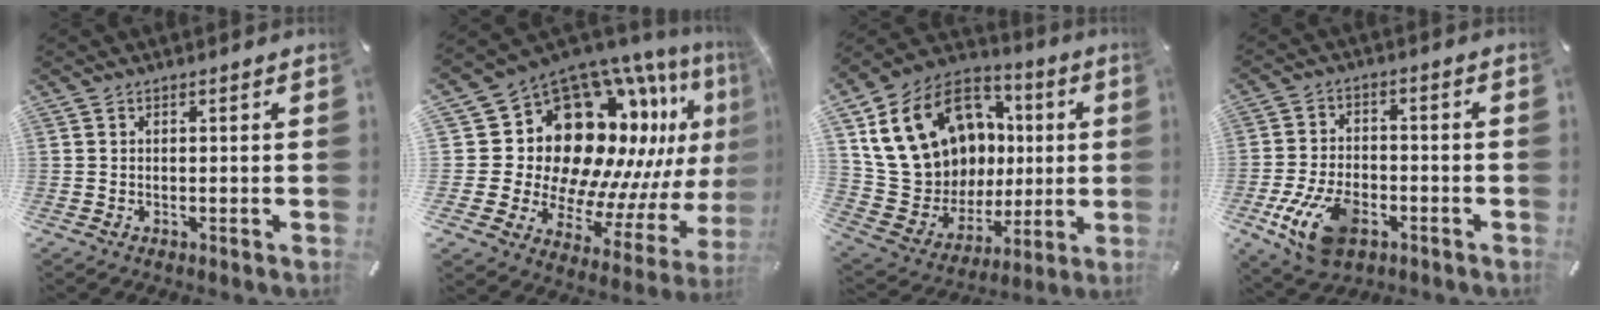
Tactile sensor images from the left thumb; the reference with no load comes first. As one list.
[{"total": 24.7, "force": [10.1, 16.6, 15.2], "torque": [-0.246, -0.136, 0.218]}, {"total": 21.7, "force": [6.6, 17.6, 10.9], "torque": [-0.220, -0.043, 0.155]}, {"total": 12.8, "force": [-5.2, 7.8, 8.7], "torque": [-0.160, 0.012, -0.093]}]